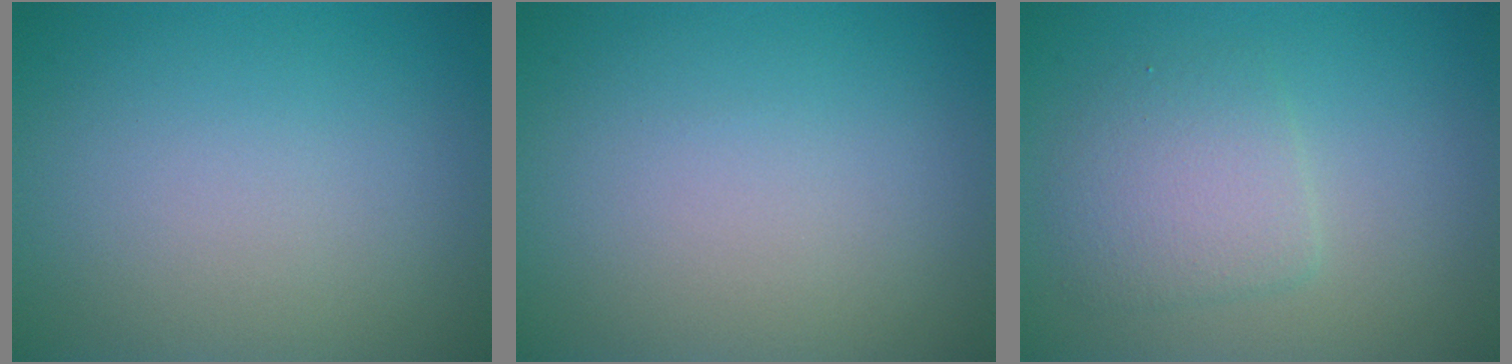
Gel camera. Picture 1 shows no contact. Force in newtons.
{"total": 0.0}
{"total": 3.0, "press": 3.0, "slide": 0.1}